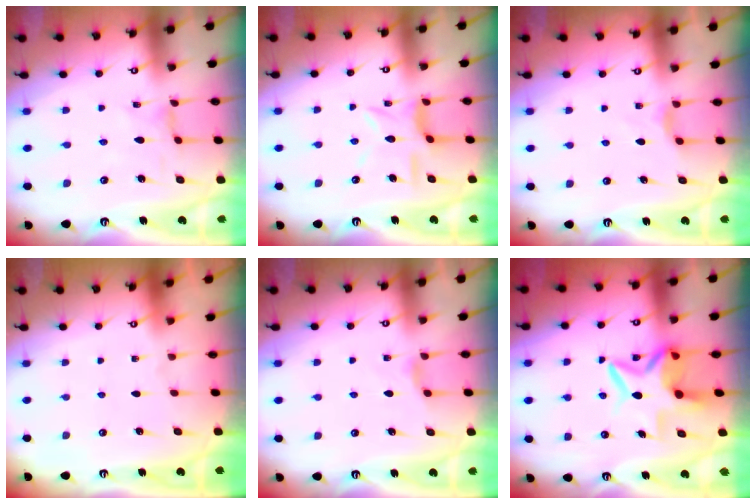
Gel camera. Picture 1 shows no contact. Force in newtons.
{"total": 8.2, "press": 8.2, "slide": 0.7}
{"total": 3.0, "press": 3.0, "slide": 0.5}
{"total": 0.0}
{"total": 3.7, "press": 3.7, "slide": 0.7}
{"total": 9.9, "press": 9.9, "slide": 1.0}